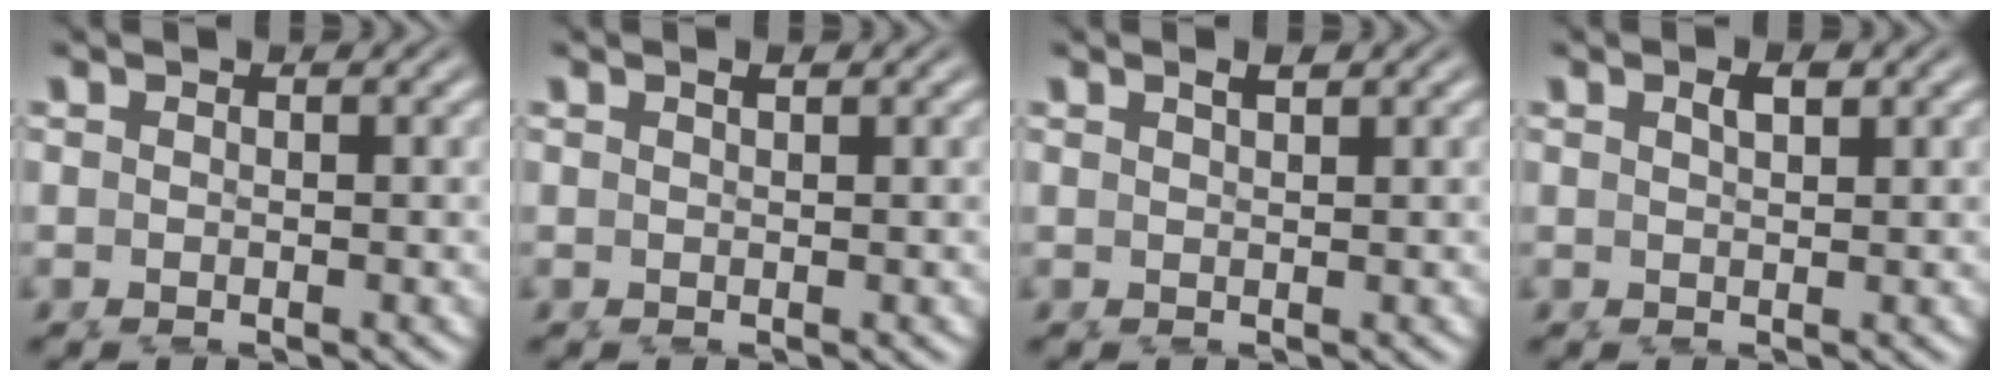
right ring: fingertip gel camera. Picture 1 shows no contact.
{"total": 0.7, "force": [0.2, -0.6, 0.1], "torque": [-0.002, -0.003, 0.009]}
{"total": 1.0, "force": [0.4, -0.8, 0.4], "torque": [-0.003, -0.003, 0.016]}
{"total": 1.0, "force": [0.3, -0.5, 0.8], "torque": [-0.005, -0.002, 0.012]}